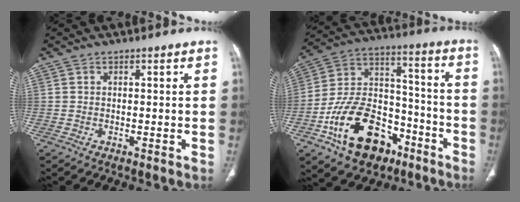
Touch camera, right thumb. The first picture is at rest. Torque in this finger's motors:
{"motor_torque": [0.54, 0.63, 1.90, -0.89, 0.19]}